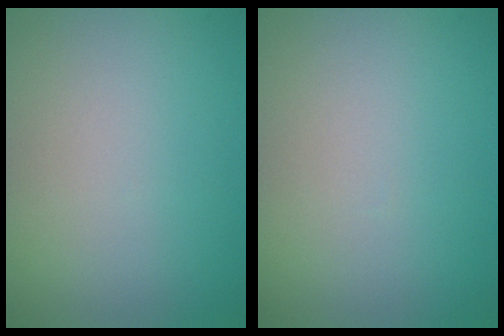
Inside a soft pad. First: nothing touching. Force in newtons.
{"total": 0.0}